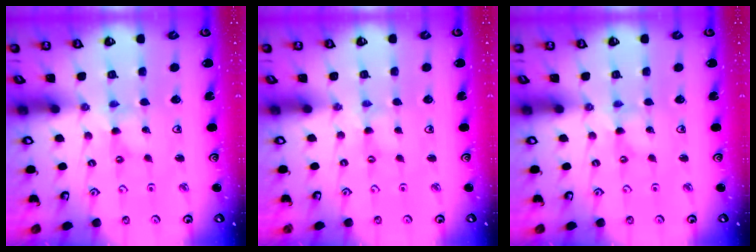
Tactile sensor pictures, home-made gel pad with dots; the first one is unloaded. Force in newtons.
{"total": 0.0}
{"total": 0.0}